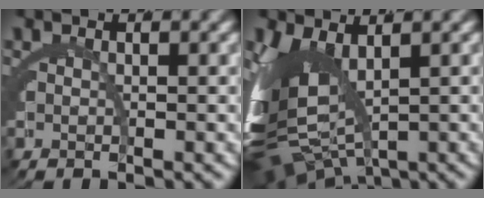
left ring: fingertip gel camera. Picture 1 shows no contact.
{"total": 10.0, "force": [-1.6, 6.2, 7.7], "torque": [-0.181, -0.042, -0.001]}